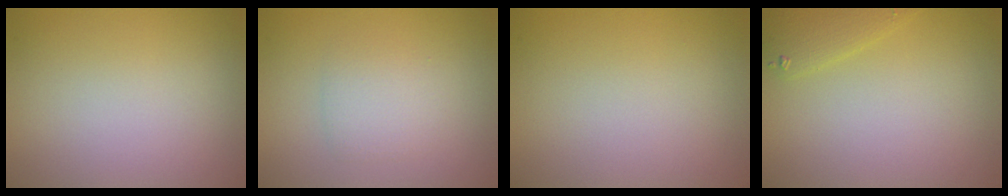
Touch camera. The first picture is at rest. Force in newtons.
{"total": 1.9, "press": 1.9, "slide": 0.1}
{"total": 0.0}
{"total": 1.7, "press": 1.7, "slide": 0.2}